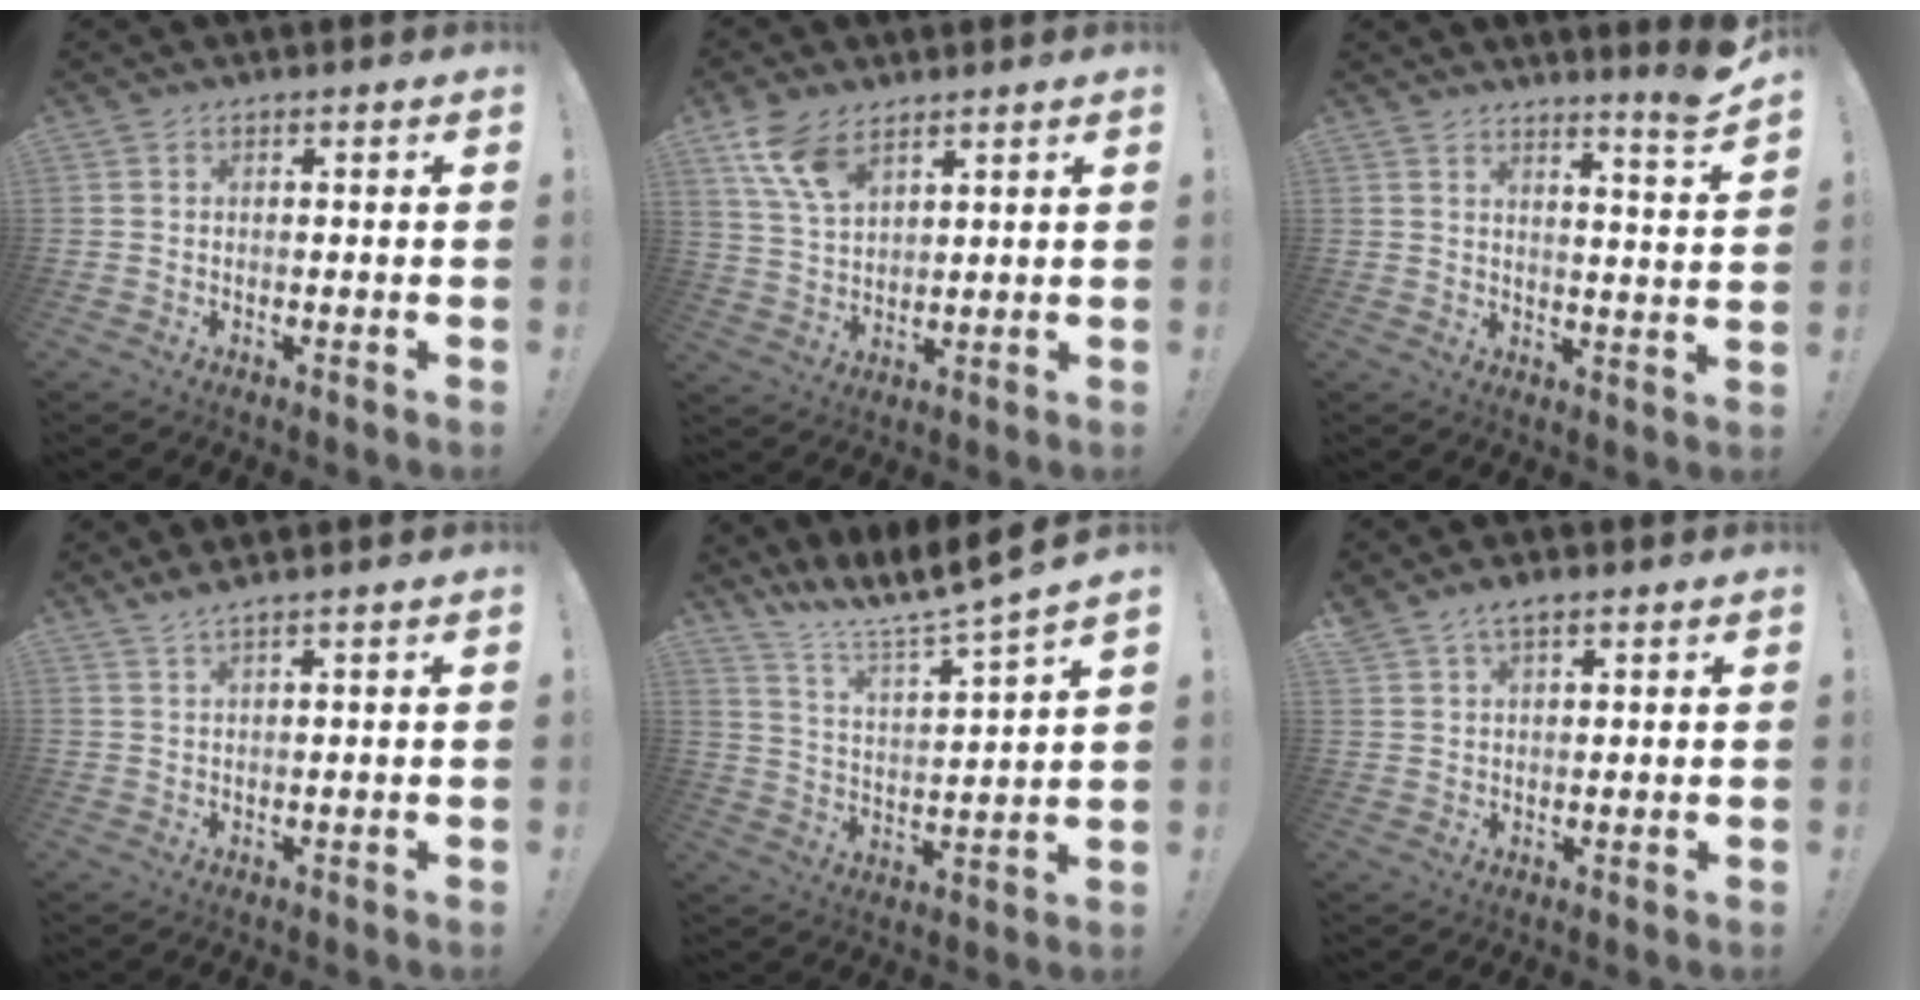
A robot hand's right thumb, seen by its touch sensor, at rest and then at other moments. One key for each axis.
{"total": 10.0, "fx": 6.4, "fy": 5.0, "fz": 5.9, "tx": -0.116, "ty": -0.023, "tz": 0.128}
{"total": 6.2, "fx": 4.8, "fy": -0.6, "fz": 3.8, "tx": -0.045, "ty": -0.047, "tz": 0.074}
{"total": 2.5, "fx": 2.0, "fy": -0.6, "fz": 1.3, "tx": -0.028, "ty": -0.008, "tz": 0.035}
{"total": 10.7, "fx": 9.7, "fy": -0.3, "fz": 4.5, "tx": -0.092, "ty": -0.097, "tz": 0.156}
{"total": 3.8, "fx": 2.7, "fy": 1.6, "fz": 2.1, "tx": -0.028, "ty": -0.014, "tz": 0.050}